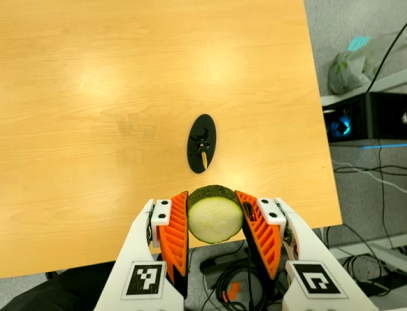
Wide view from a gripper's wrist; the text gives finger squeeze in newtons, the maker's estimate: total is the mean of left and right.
{"total": 12.4, "left": 11.1, "right": 13.8}